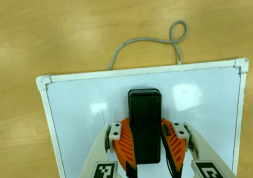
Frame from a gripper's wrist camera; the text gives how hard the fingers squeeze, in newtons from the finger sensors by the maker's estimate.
{"total": 12.9, "left": 12.5, "right": 13.3}